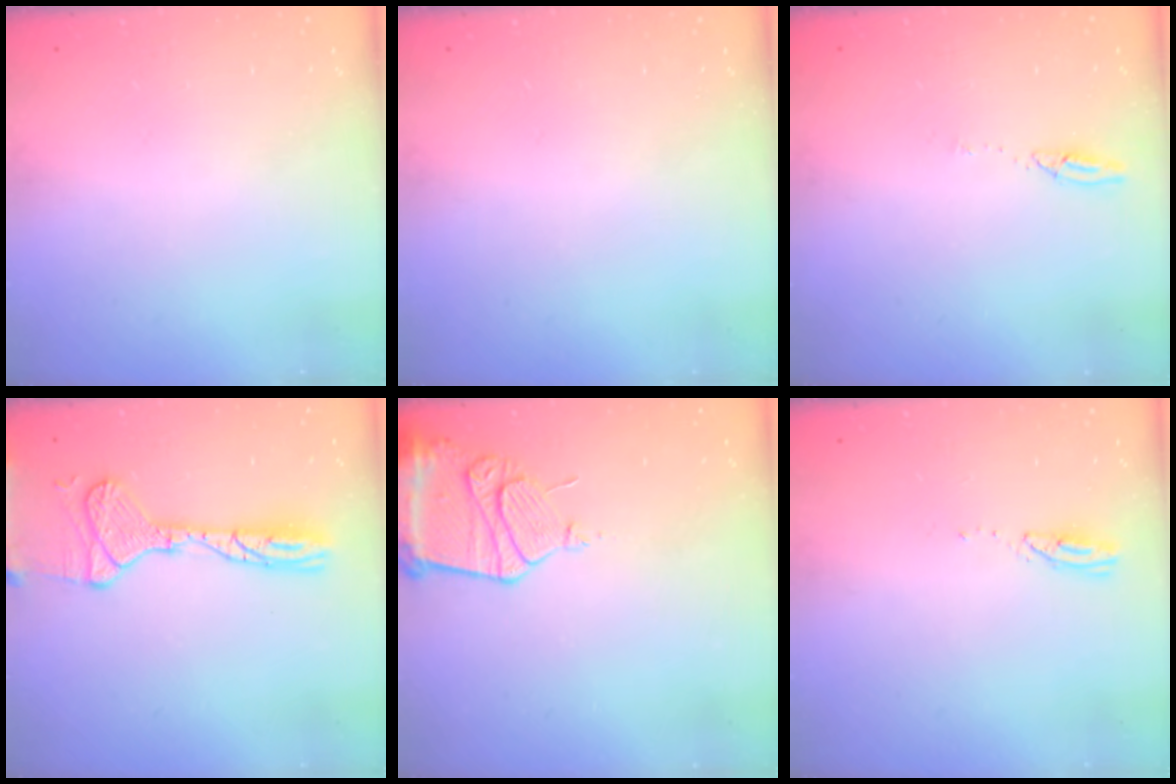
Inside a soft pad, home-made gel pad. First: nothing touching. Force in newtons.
{"total": 0.0}
{"total": 3.9, "press": 3.9, "slide": 0.4}
{"total": 15.3, "press": 15.1, "slide": 2.2}
{"total": 13.6, "press": 13.5, "slide": 1.5}
{"total": 2.8, "press": 2.8, "slide": 0.4}